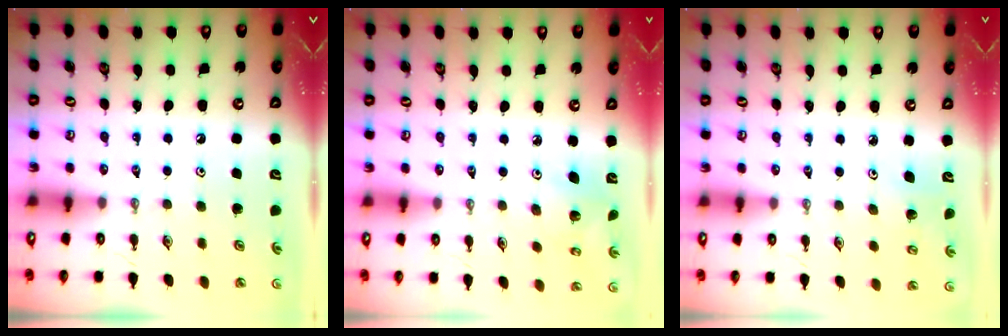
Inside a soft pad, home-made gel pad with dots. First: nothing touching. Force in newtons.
{"total": 3.9, "press": 3.9, "slide": 0.2}
{"total": 3.4, "press": 3.4, "slide": 0.3}